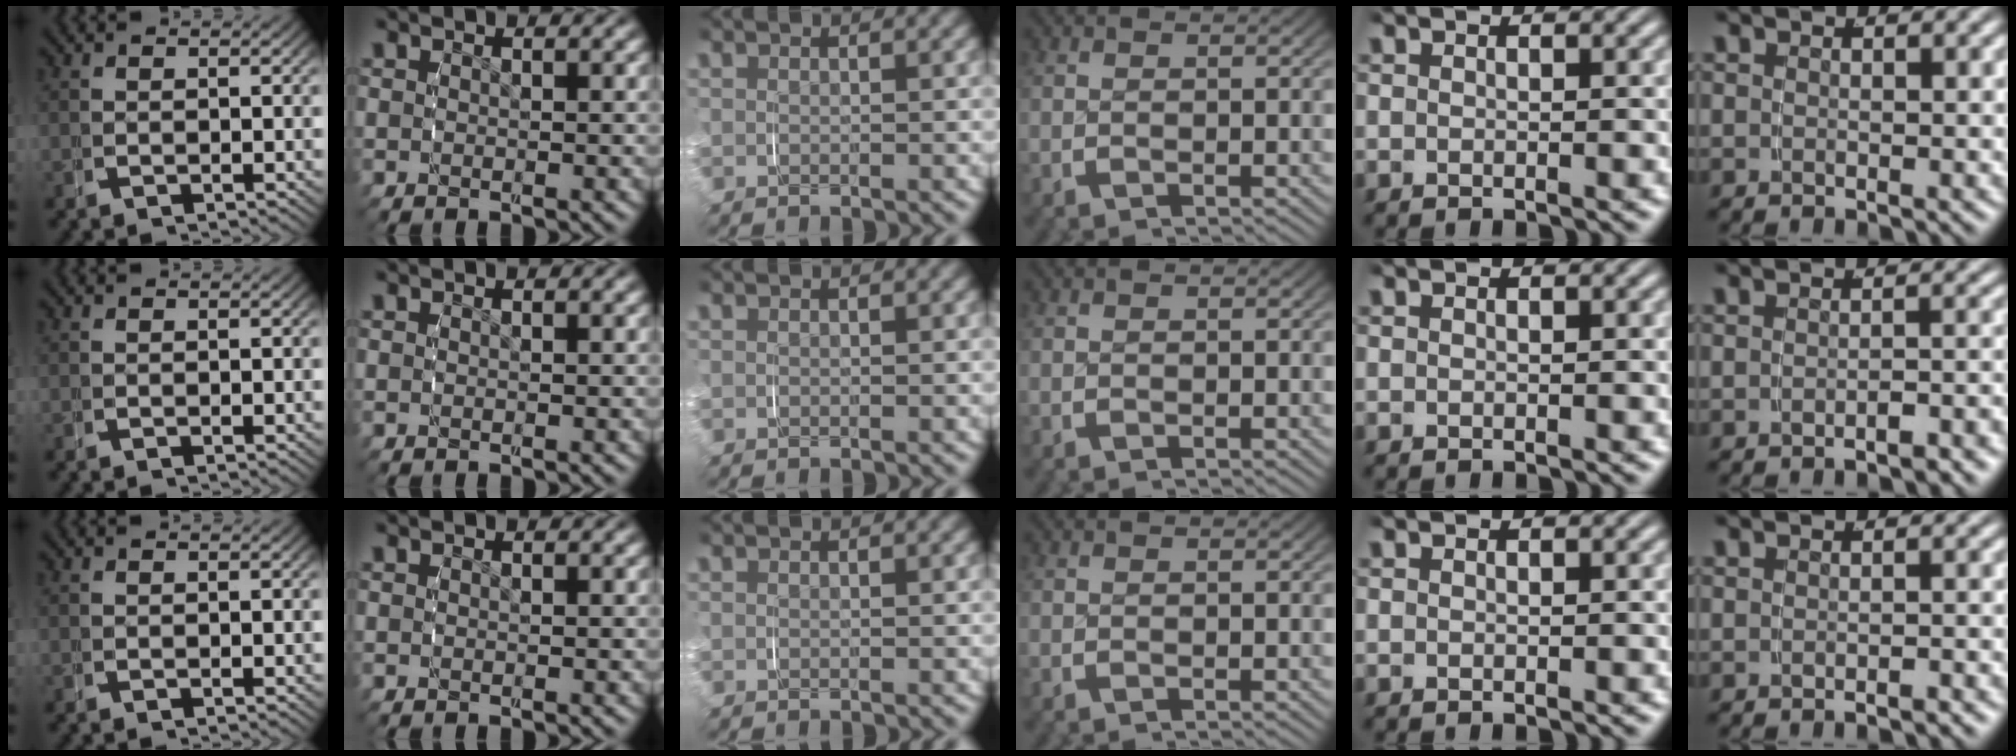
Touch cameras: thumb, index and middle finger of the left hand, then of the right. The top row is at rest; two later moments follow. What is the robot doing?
{"motion": "grasp_and_lifting", "object": "string"}